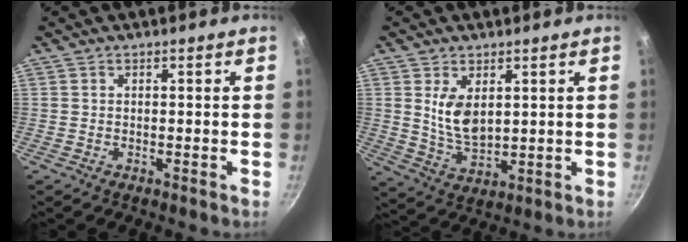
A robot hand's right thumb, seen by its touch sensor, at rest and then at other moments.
{"total": 7.8, "force": [2.3, 4.4, 6.0], "torque": [-0.100, -0.027, 0.054]}